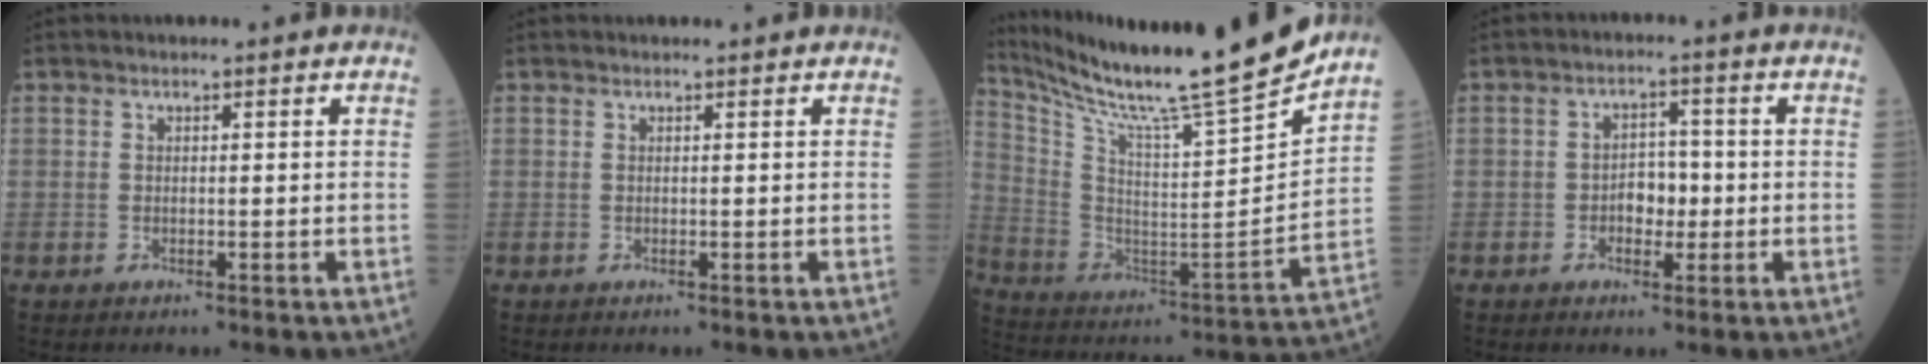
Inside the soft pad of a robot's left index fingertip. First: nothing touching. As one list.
[{"total": 0.8, "force": [0.8, 0.0, 0.1], "torque": [-0.006, 0.006, 0.011]}, {"total": 23.5, "force": [21.0, -1.5, 10.6], "torque": [-0.206, -0.070, 0.339]}, {"total": 3.9, "force": [-0.8, 2.5, 2.9], "torque": [-0.045, 0.011, -0.014]}]